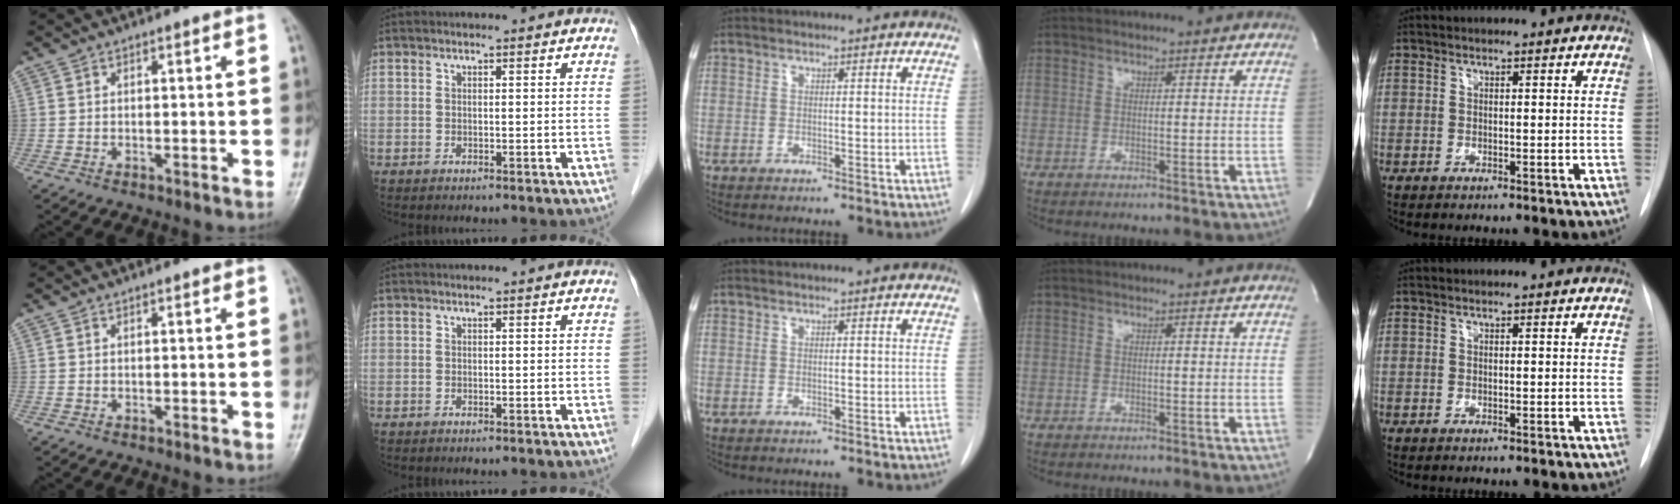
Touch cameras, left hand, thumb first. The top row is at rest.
{}